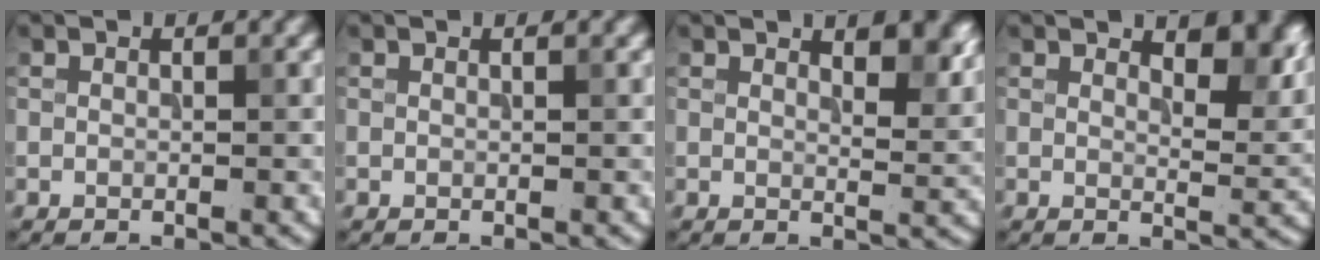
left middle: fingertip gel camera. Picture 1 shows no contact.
{"total": 0.0}
{"total": 4.4, "force": [3.0, 1.5, 2.8], "torque": [-0.035, 0.003, 0.036]}
{"total": 4.7, "force": [3.1, 1.8, 3.1], "torque": [-0.042, -0.004, 0.040]}